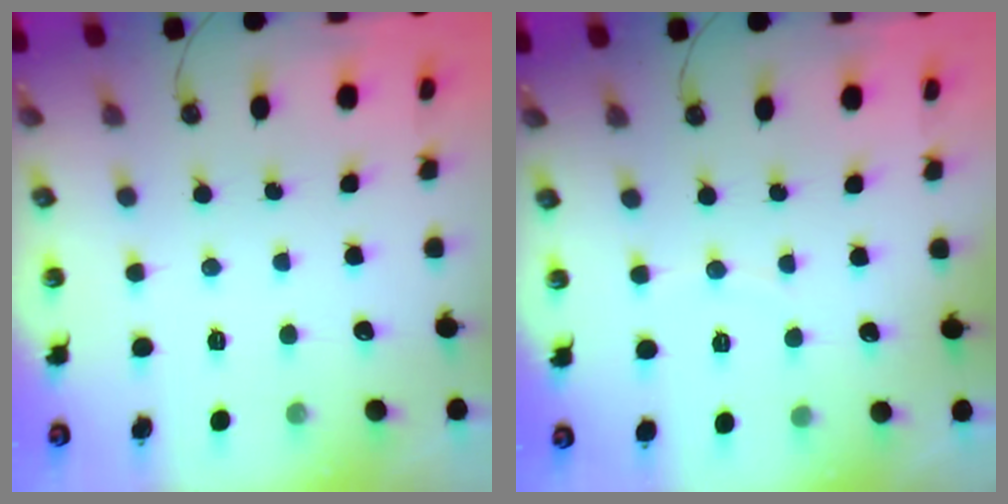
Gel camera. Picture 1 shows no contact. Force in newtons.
{"total": 2.4, "press": 2.4, "slide": 0.3}